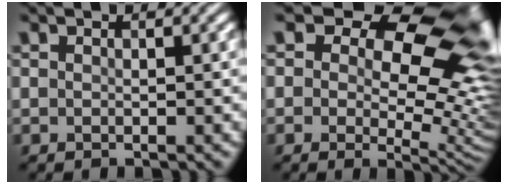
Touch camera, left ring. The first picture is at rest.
{"total": 16.5, "force": [6.0, 10.0, 11.6], "torque": [-0.122, 0.018, 0.095]}